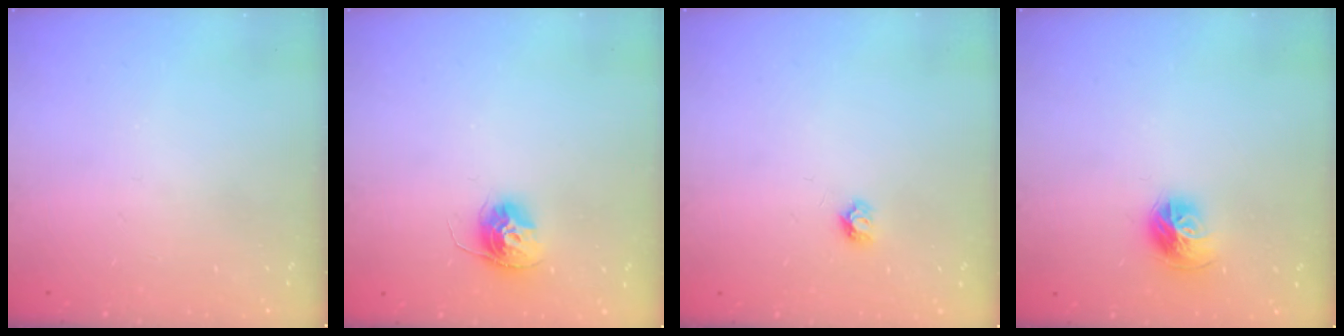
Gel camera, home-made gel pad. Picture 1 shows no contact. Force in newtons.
{"total": 11.4, "press": 11.4, "slide": 1.0}
{"total": 4.2, "press": 4.2, "slide": 0.4}
{"total": 10.0, "press": 9.9, "slide": 1.2}